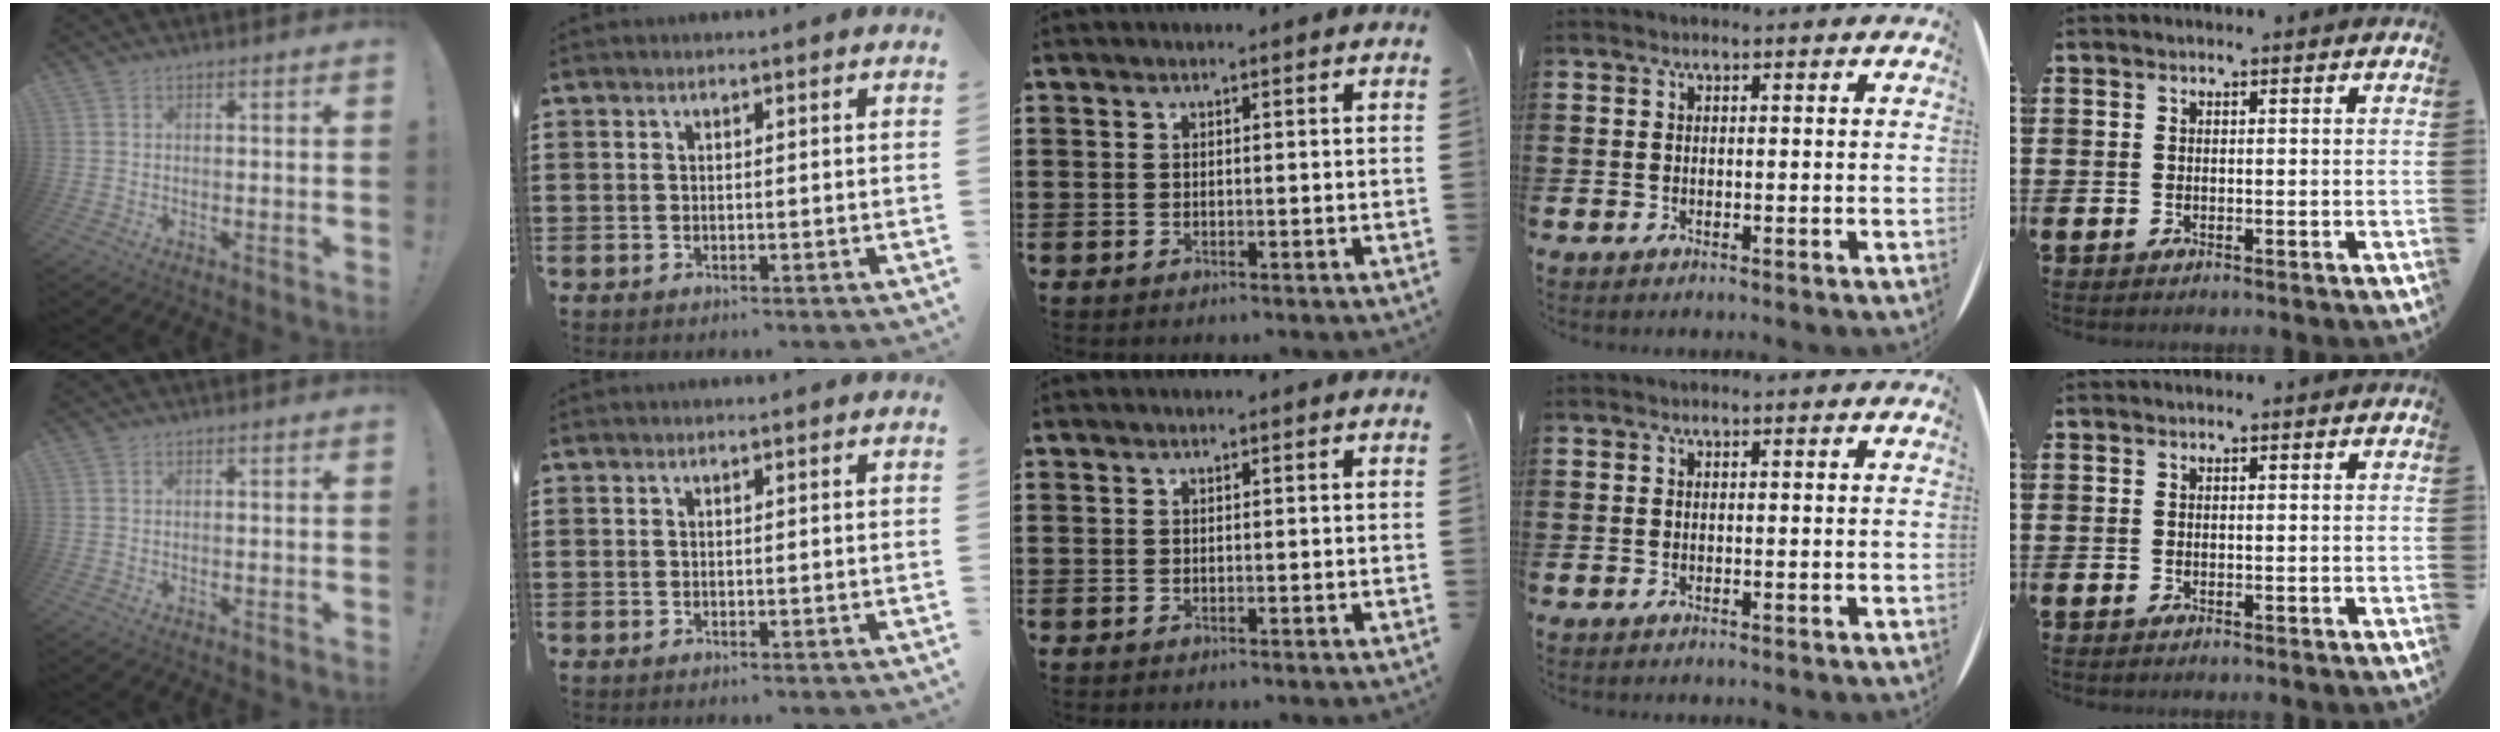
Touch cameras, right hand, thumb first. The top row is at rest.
{}